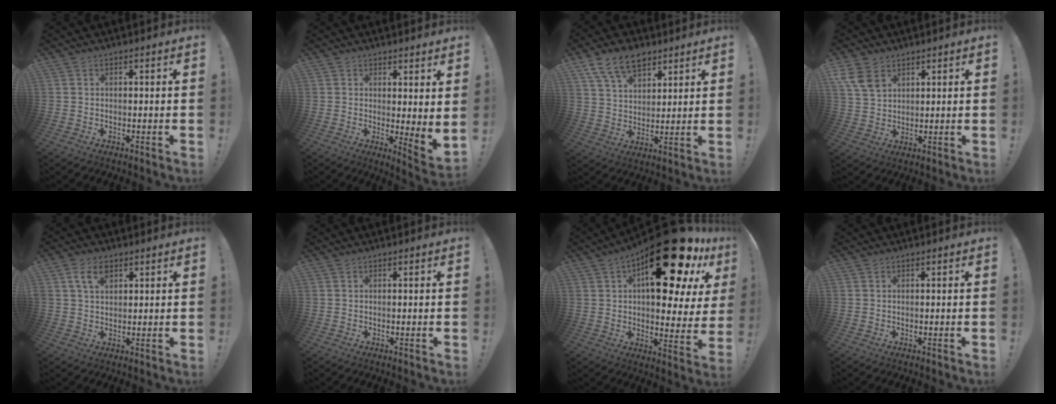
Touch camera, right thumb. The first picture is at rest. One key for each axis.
{"total": 3.7, "fx": 1.9, "fy": 0.2, "fz": 3.1, "tx": -0.036, "ty": -0.031, "tz": 0.035}
{"total": 11.6, "fx": 7.4, "fy": 6.5, "fz": 6.1, "tx": -0.108, "ty": -0.028, "tz": 0.141}
{"total": 8.1, "fx": 4.6, "fy": 5.1, "fz": 4.3, "tx": -0.085, "ty": -0.013, "tz": 0.092}
{"total": 5.7, "fx": 2.7, "fy": 3.2, "fz": 3.9, "tx": -0.069, "ty": 0.000, "tz": 0.049}
{"total": 0.0}
{"total": 29.0, "fx": 12.4, "fy": 11.7, "fz": 23.4, "tx": -0.326, "ty": -0.075, "tz": 0.208}
{"total": 0.0}